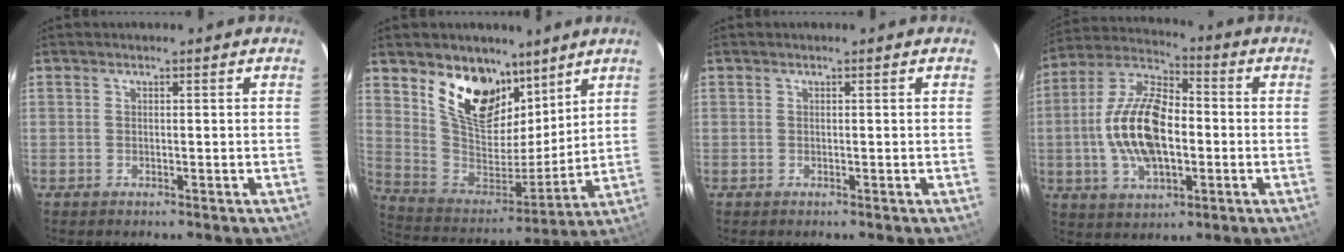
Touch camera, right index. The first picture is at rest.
{"total": 17.9, "force": [11.1, 9.9, 10.0], "torque": [-0.204, -0.007, 0.210]}
{"total": 0.0}
{"total": 16.7, "force": [-1.9, 8.5, 14.2], "torque": [-0.291, 0.010, -0.036]}